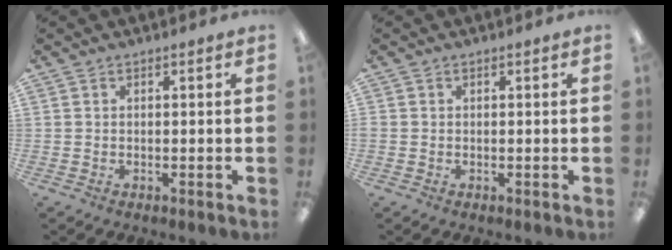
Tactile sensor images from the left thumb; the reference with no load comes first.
{"total": 0.0}